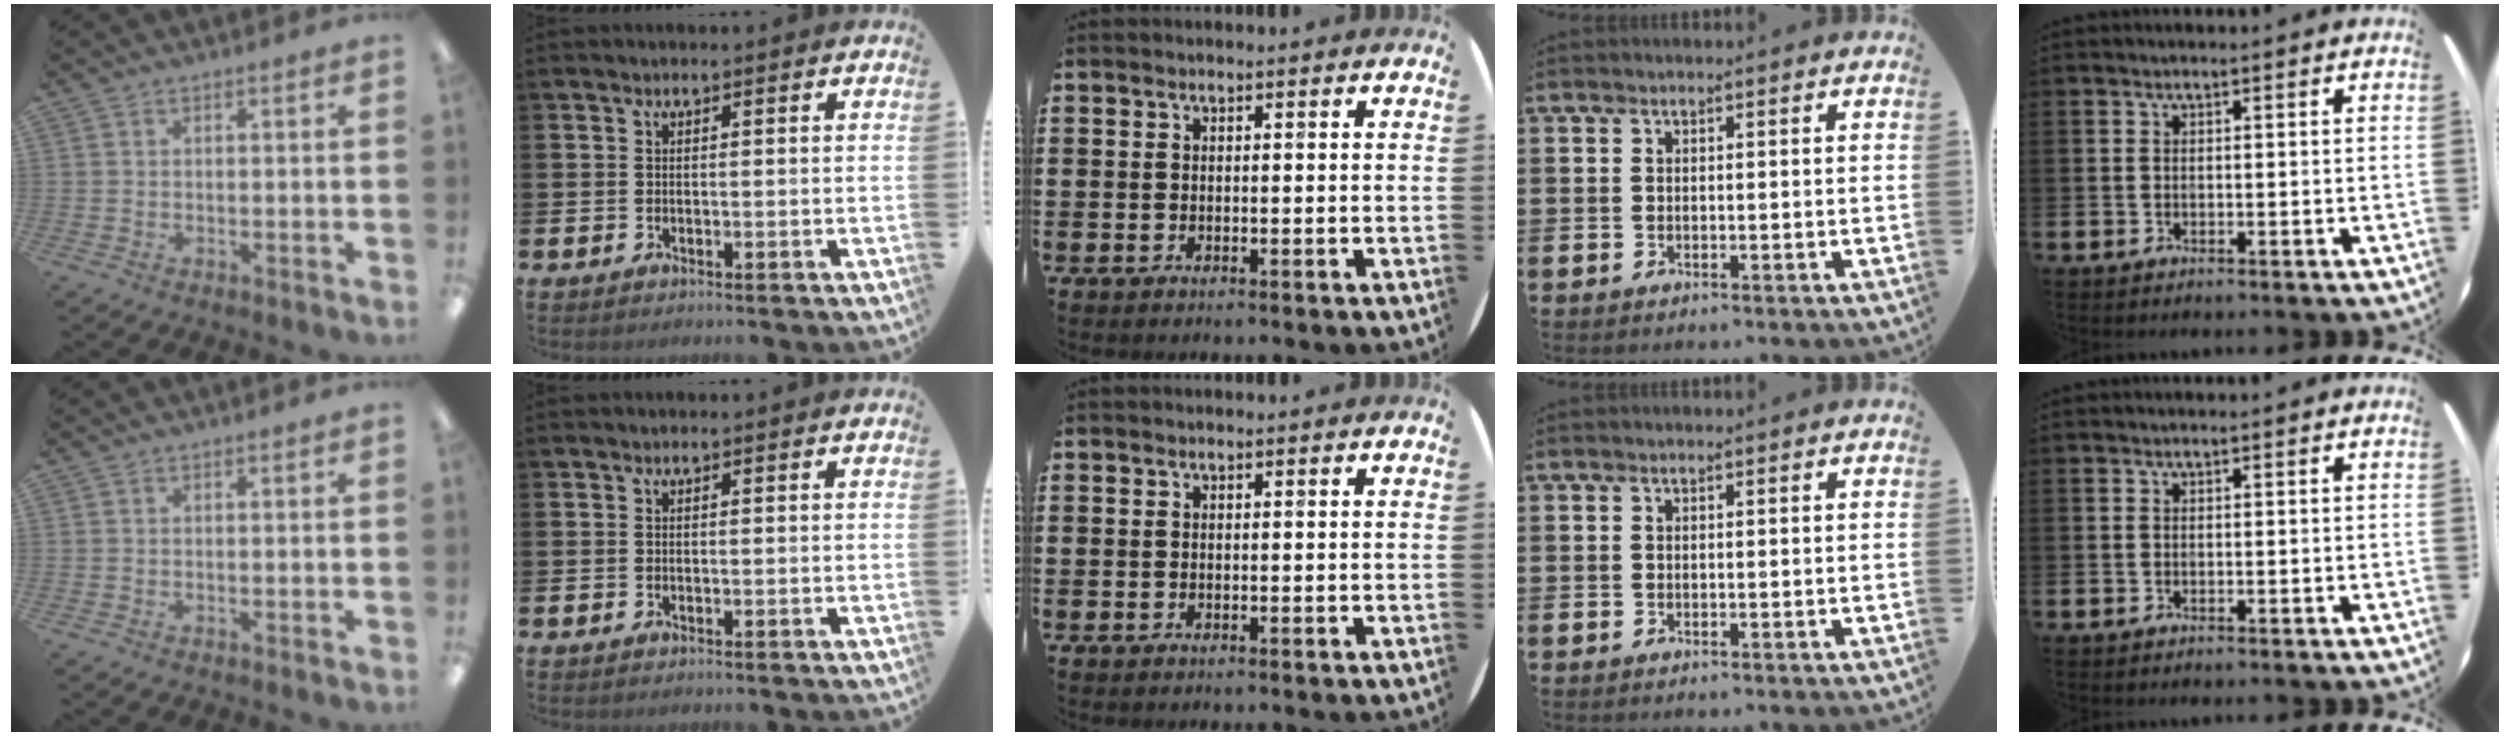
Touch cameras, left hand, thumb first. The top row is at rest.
{}